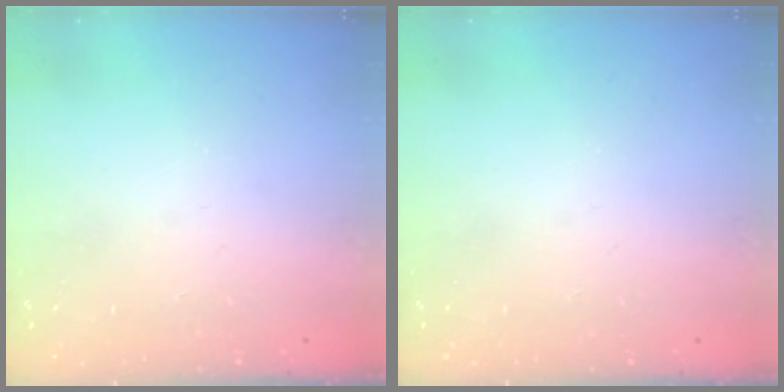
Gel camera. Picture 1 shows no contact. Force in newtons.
{"total": 0.0}